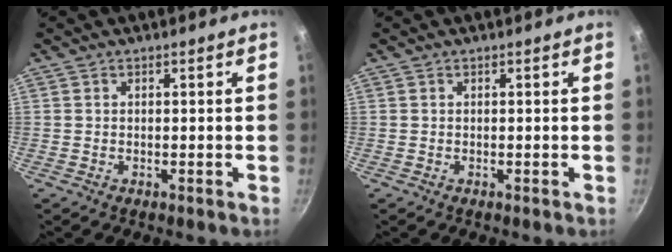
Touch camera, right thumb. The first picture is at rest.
{"total": 0.0}